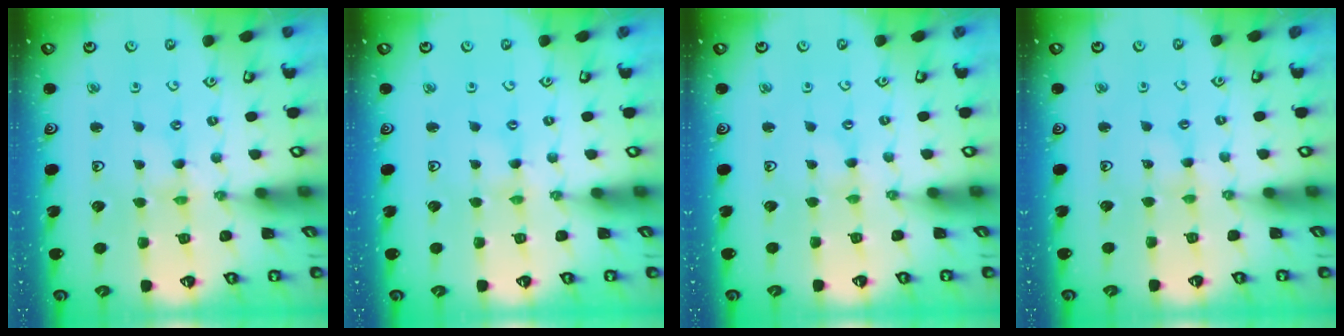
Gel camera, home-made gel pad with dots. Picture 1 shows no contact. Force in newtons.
{"total": 0.0}
{"total": 0.0}
{"total": 1.0, "press": 0.9, "slide": 0.2}